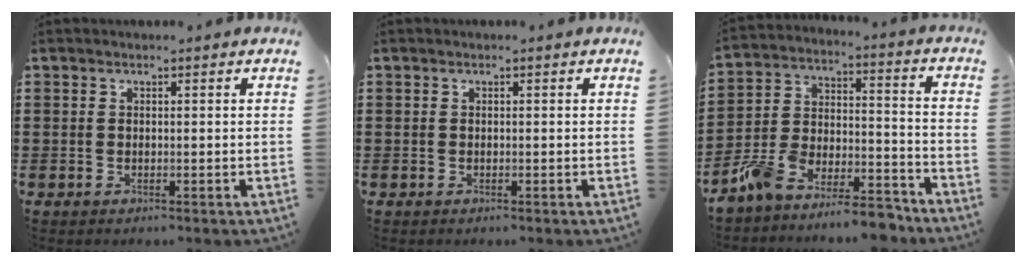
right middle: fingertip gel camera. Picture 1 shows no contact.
{"total": 0.8, "force": [0.8, 0.1, -0.1], "torque": [-0.001, 0.000, 0.015]}
{"total": 9.2, "force": [-8.8, 1.0, 2.2], "torque": [-0.038, 0.022, -0.174]}